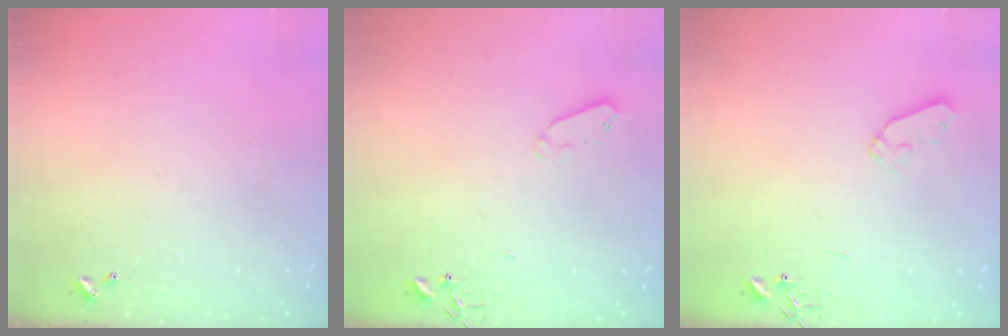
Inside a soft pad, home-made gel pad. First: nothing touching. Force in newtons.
{"total": 4.2, "press": 4.2, "slide": 0.7}
{"total": 6.5, "press": 6.5, "slide": 0.6}